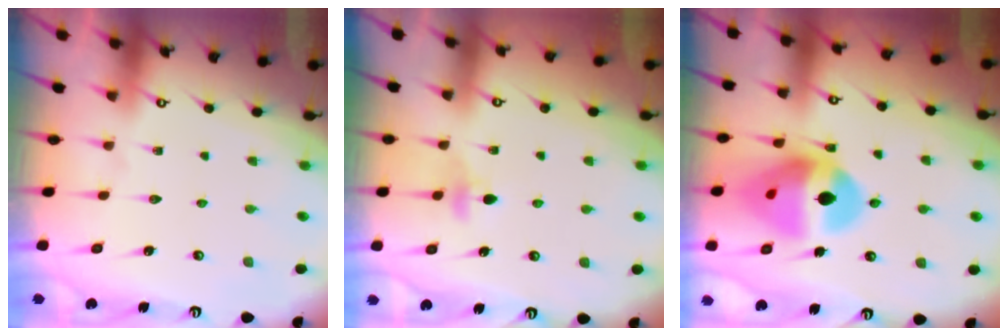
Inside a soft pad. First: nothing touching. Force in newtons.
{"total": 3.8, "press": 3.7, "slide": 0.7}
{"total": 14.8, "press": 14.7, "slide": 1.4}